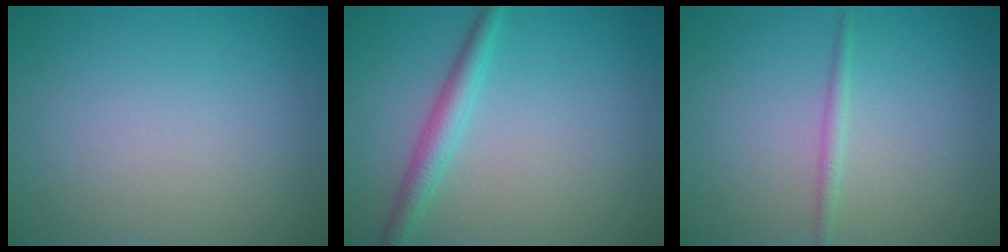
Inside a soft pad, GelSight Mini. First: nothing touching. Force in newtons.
{"total": 2.6, "press": 2.6, "slide": 0.1}
{"total": 1.0, "press": 1.0, "slide": 0.0}